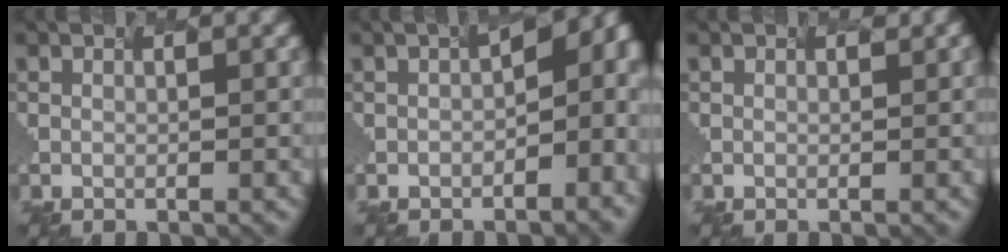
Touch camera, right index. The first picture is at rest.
{"total": 7.4, "force": [0.0, 3.0, 6.8], "torque": [-0.070, 0.015, 0.035]}
{"total": 1.4, "force": [1.0, 0.7, 0.7], "torque": [0.002, 0.018, 0.016]}